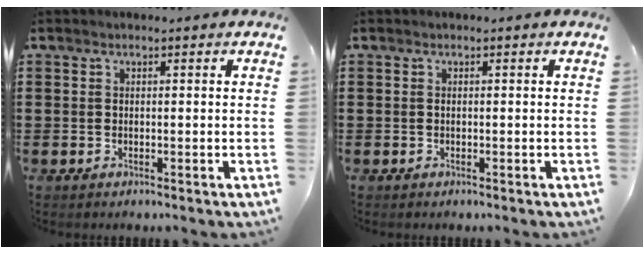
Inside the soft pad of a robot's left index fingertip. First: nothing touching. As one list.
[{"total": 0.0}]